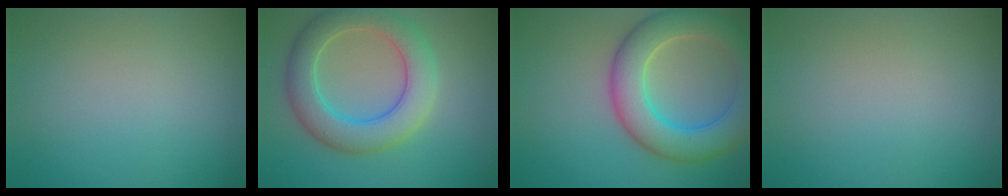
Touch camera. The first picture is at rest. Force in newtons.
{"total": 6.5, "press": 6.5, "slide": 0.6}
{"total": 7.9, "press": 7.9, "slide": 0.4}
{"total": 0.0}